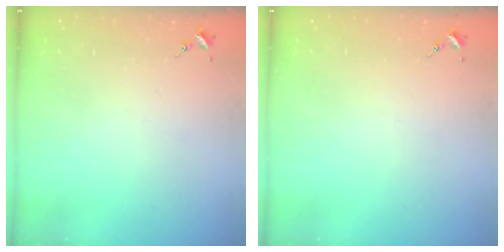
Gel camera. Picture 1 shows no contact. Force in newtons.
{"total": 0.0}